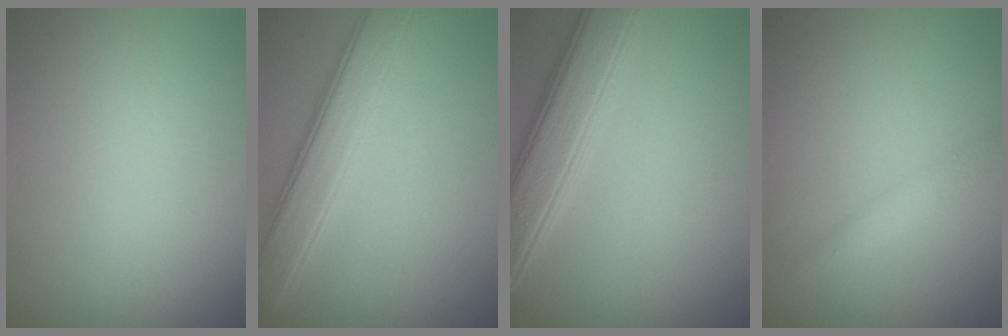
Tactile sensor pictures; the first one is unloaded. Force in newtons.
{"total": 5.0, "press": 5.0, "slide": 0.1}
{"total": 5.5, "press": 5.5, "slide": 0.1}
{"total": 1.5, "press": 1.5, "slide": 0.1}